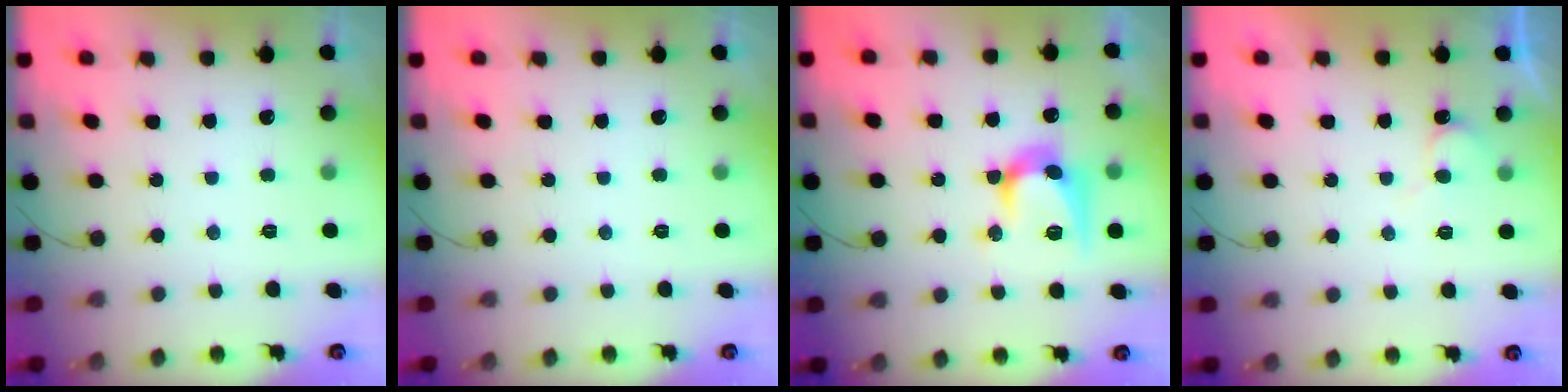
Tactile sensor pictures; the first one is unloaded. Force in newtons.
{"total": 0.0}
{"total": 12.9, "press": 12.9, "slide": 0.5}
{"total": 7.6, "press": 7.6, "slide": 0.5}